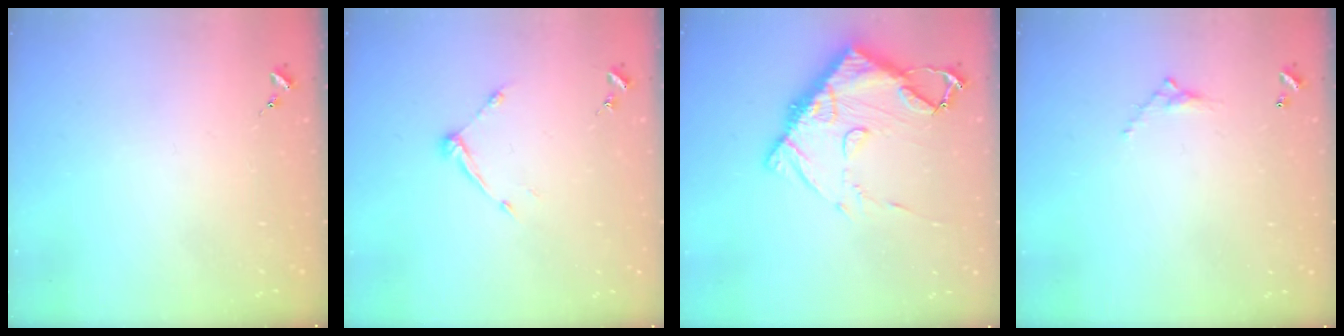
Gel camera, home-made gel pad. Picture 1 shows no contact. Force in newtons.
{"total": 7.3, "press": 7.3, "slide": 0.5}
{"total": 14.3, "press": 14.2, "slide": 1.3}
{"total": 4.6, "press": 4.6, "slide": 0.3}